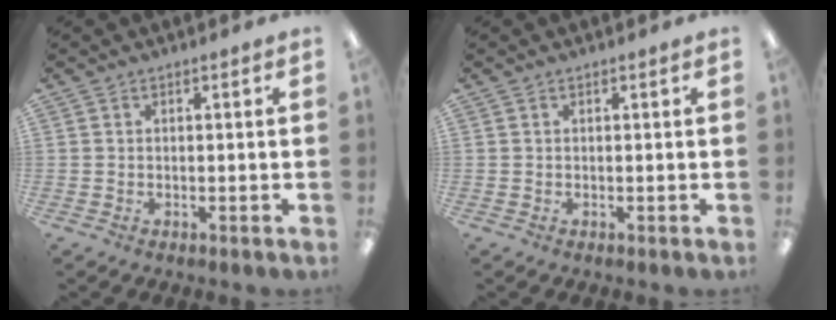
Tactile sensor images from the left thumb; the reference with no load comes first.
{"total": 0.0}